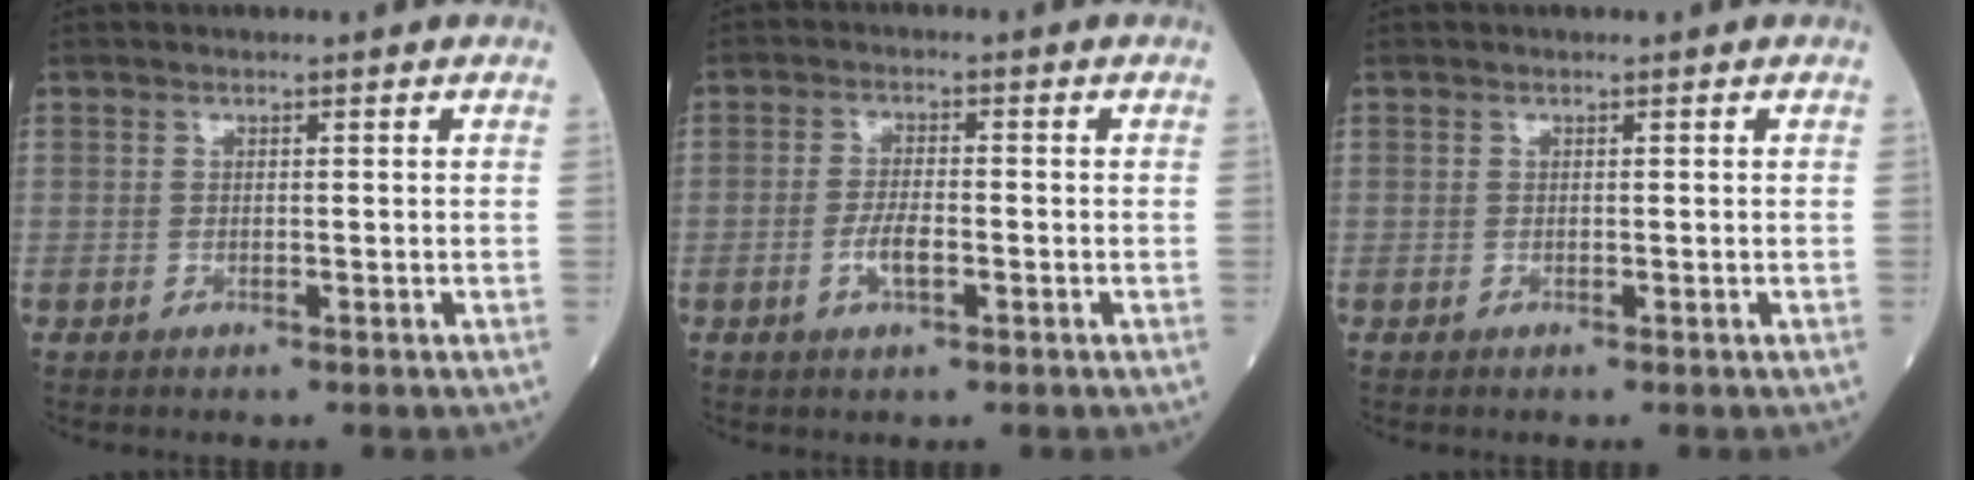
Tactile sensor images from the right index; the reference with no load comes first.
{"total": 3.7, "force": [-1.2, 1.0, 3.3], "torque": [-0.063, 0.002, -0.022]}
{"total": 0.0}